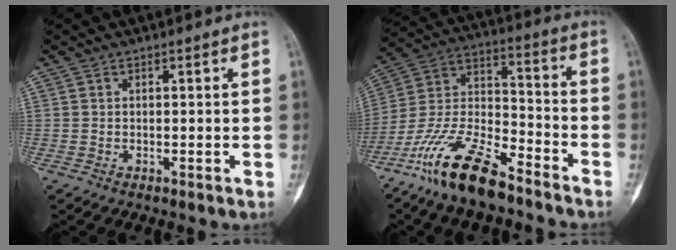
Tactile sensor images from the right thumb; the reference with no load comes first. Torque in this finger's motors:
{"motor_torque": [1.86, -0.05, 1.21, -0.97, 0.22]}